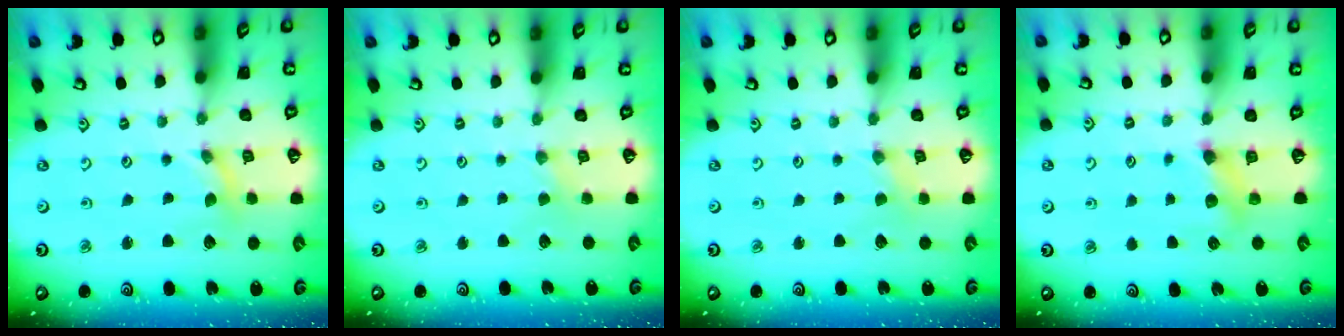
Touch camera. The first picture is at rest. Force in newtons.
{"total": 0.5, "press": 0.5, "slide": 0.2}
{"total": 0.0}
{"total": 5.7, "press": 5.7, "slide": 0.5}